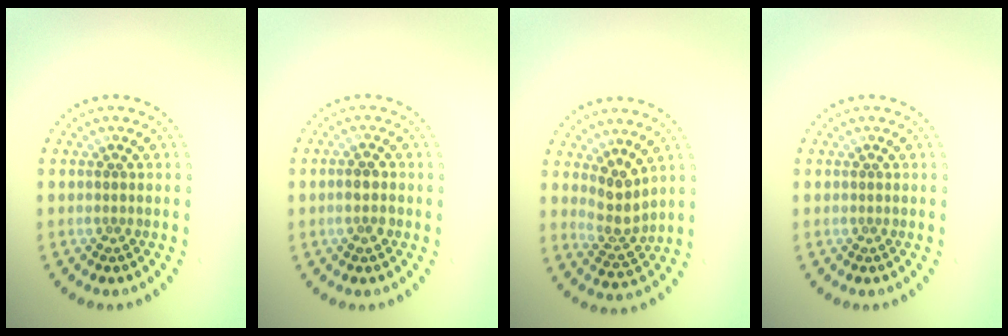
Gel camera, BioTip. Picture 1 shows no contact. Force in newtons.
{"total": 1.7, "press": 1.5, "slide": 0.7}
{"total": 2.7, "press": 2.1, "slide": 1.7}
{"total": 0.0}